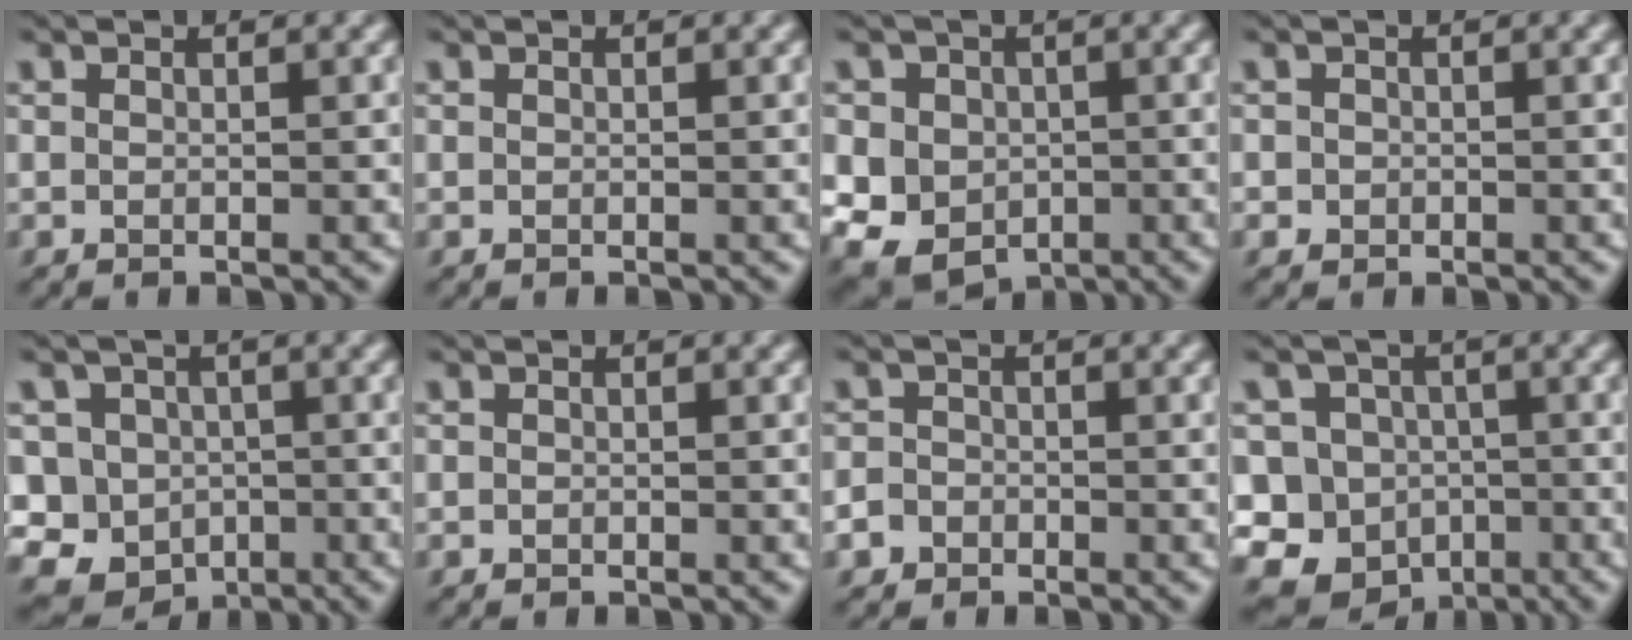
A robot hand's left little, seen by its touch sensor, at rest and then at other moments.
{"total": 0.0}
{"total": 7.1, "force": [-0.8, 6.2, 3.2], "torque": [-0.063, 0.011, -0.041]}
{"total": 0.8, "force": [-0.2, 0.8, 0.1], "torque": [0.003, -0.002, -0.004]}
{"total": 9.9, "force": [-2.1, 9.0, 3.4], "torque": [-0.072, 0.010, -0.064]}
{"total": 0.0}
{"total": 2.9, "force": [-1.6, 2.4, 0.5], "torque": [0.004, 0.002, -0.041]}
{"total": 13.5, "force": [-5.2, 11.8, 4.2], "torque": [-0.097, -0.009, -0.106]}